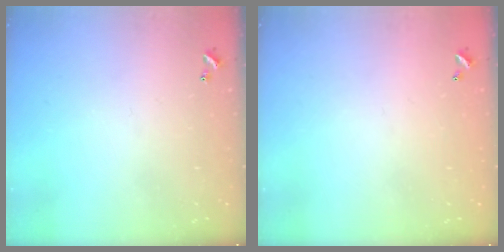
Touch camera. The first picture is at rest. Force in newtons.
{"total": 2.8, "press": 2.8, "slide": 0.1}